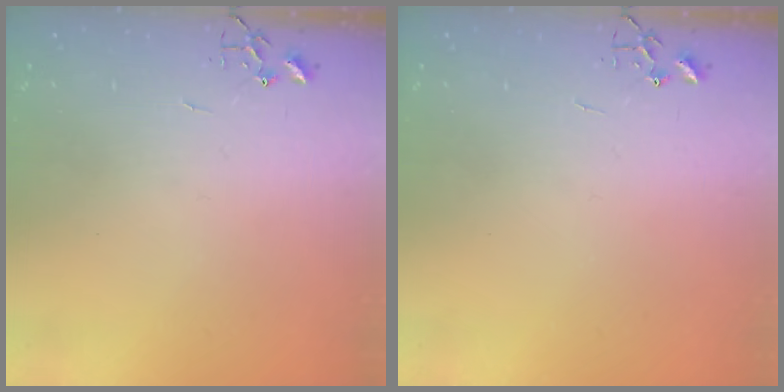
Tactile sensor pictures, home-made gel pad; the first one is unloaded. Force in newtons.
{"total": 0.0}